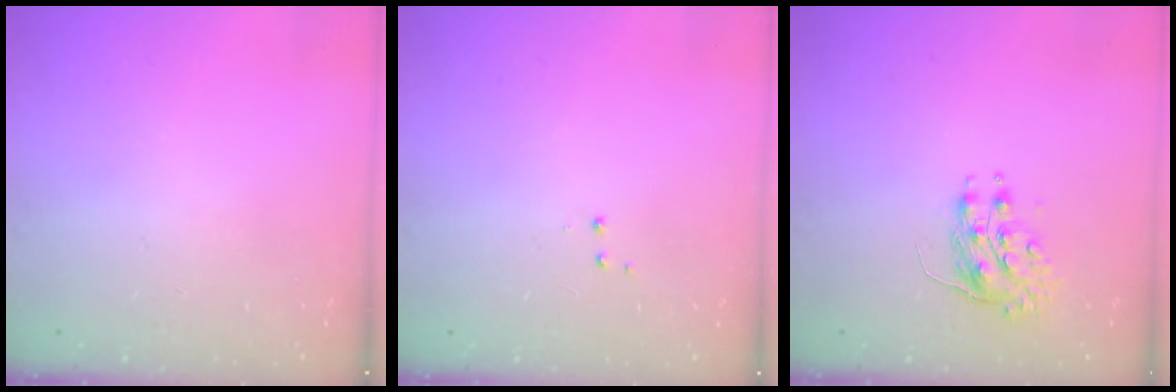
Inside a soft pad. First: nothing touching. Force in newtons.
{"total": 2.8, "press": 2.7, "slide": 0.5}
{"total": 8.0, "press": 8.0, "slide": 0.2}